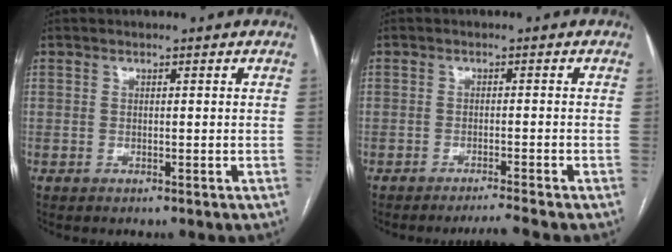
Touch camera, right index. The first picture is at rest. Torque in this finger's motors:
{"motor_torque": [-0.11, -0.33, -0.03, 0.02]}